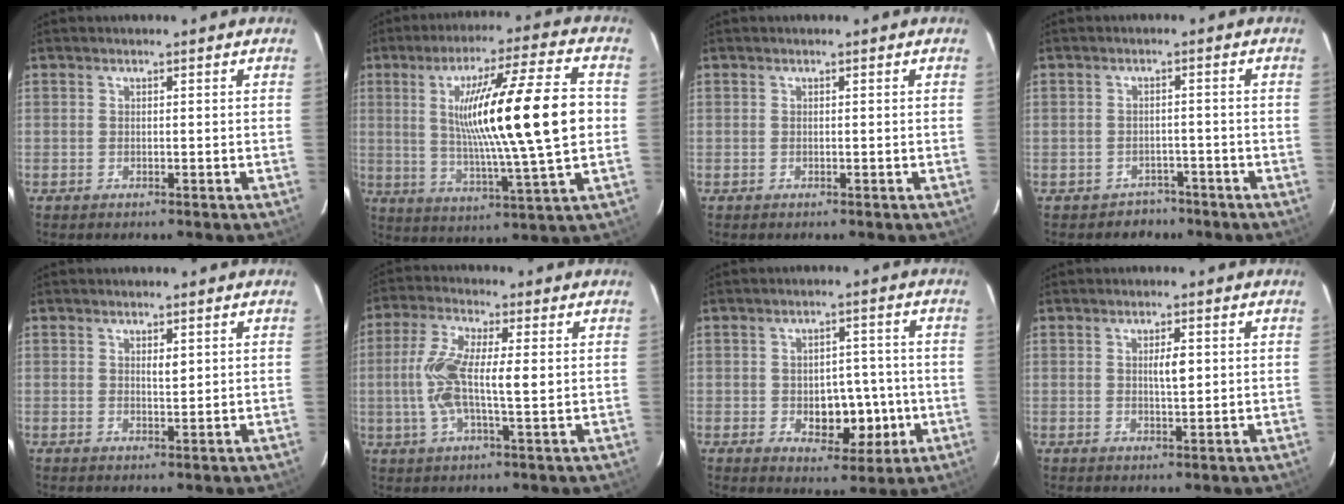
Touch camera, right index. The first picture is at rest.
{"total": 19.4, "force": [1.7, -0.1, 19.4], "torque": [-0.320, 0.004, 0.024]}
{"total": 0.0}
{"total": 3.1, "force": [-2.2, 2.1, -0.4], "torque": [0.002, 0.014, -0.030]}
{"total": 1.5, "force": [0.6, 0.5, 1.3], "torque": [-0.022, -0.002, 0.011]}
{"total": 9.4, "force": [0.4, 2.0, 9.2], "torque": [-0.193, 0.010, 0.004]}
{"total": 7.6, "force": [-1.6, 4.7, 5.8], "torque": [-0.068, 0.012, -0.013]}
{"total": 2.7, "force": [0.5, 0.6, 2.6], "torque": [-0.043, -0.001, 0.008]}